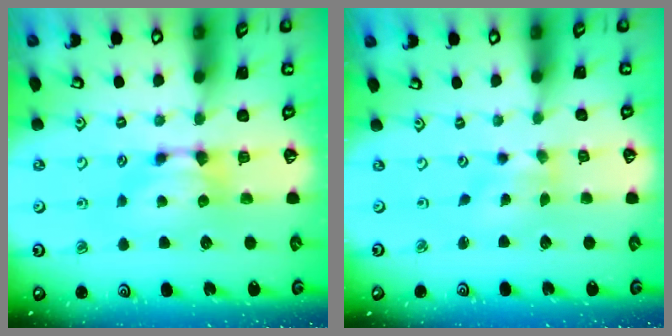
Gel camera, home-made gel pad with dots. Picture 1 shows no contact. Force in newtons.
{"total": 2.1, "press": 1.8, "slide": 1.1}